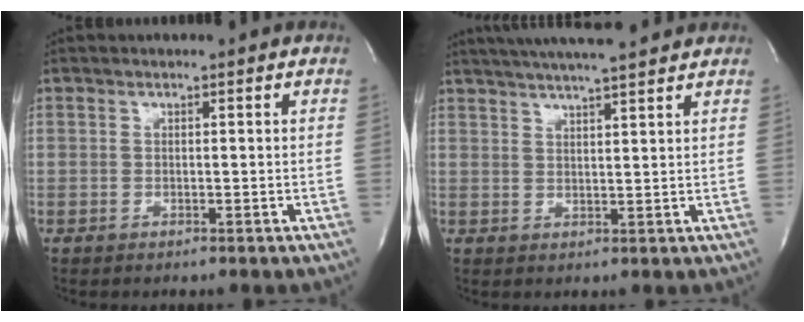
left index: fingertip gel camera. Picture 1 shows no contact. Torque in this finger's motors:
{"motor_torque": [0.82, -0.58, 0.18, 0.02]}